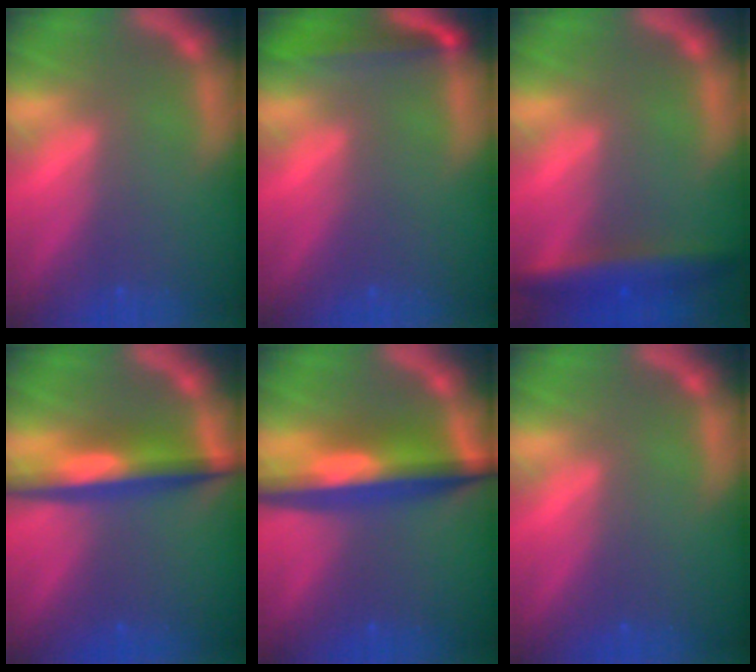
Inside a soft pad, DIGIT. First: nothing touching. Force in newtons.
{"total": 4.0}
{"total": 5.0}
{"total": 6.0}
{"total": 8.0}
{"total": 0.0}